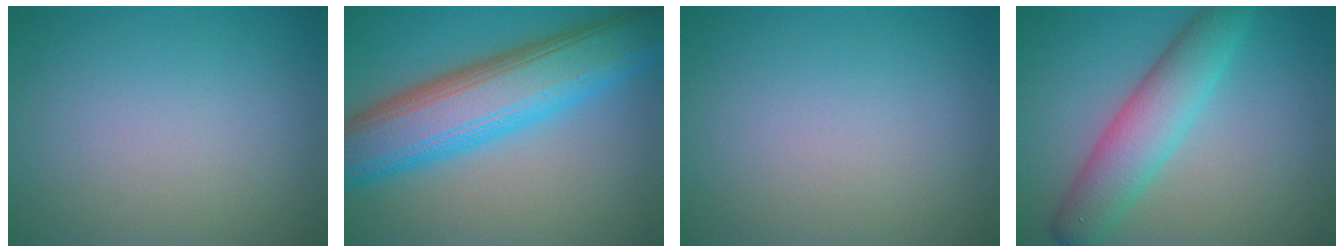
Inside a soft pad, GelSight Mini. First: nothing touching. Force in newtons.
{"total": 10.6, "press": 10.6, "slide": 0.4}
{"total": 0.0}
{"total": 5.4, "press": 5.4, "slide": 0.2}